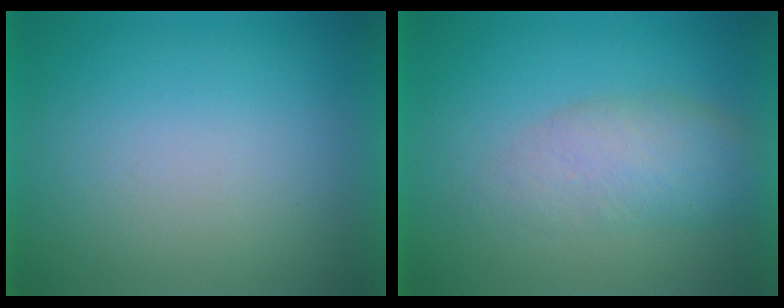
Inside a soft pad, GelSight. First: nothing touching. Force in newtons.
{"total": 4.4}